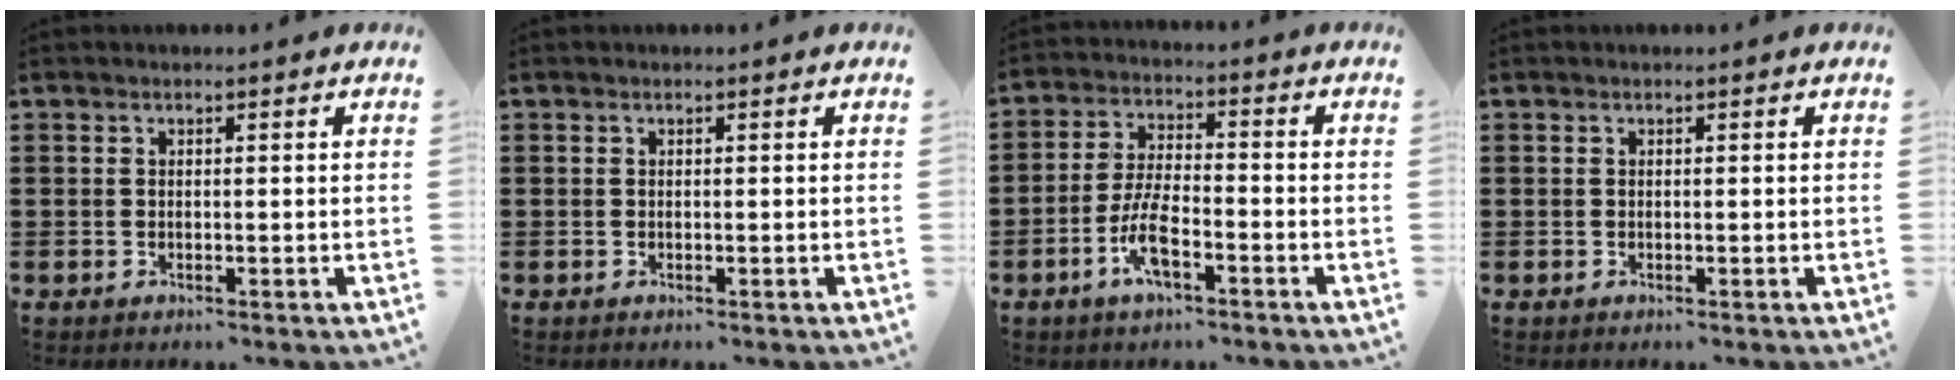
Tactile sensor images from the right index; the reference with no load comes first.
{"total": 0.0}
{"total": 6.6, "force": [-3.1, 1.9, 5.5], "torque": [-0.125, -0.007, -0.062]}
{"total": 0.0}